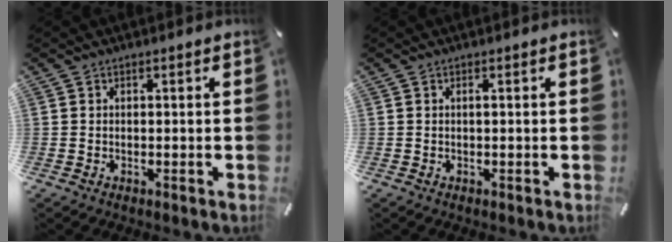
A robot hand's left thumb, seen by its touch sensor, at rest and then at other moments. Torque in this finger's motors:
{"motor_torque": [0.33, 0.28, 0.21, 0.06, 0.00]}